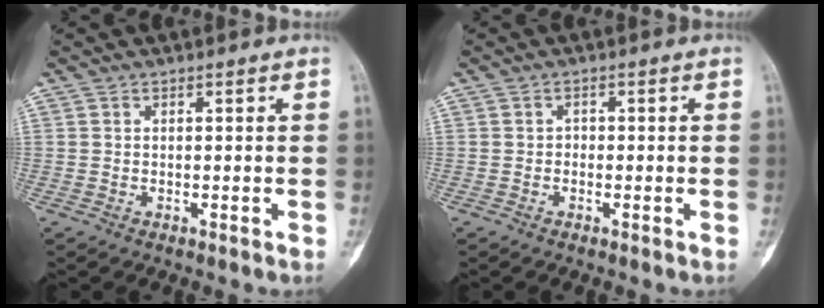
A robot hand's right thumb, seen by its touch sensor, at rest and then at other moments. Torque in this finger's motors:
{"motor_torque": [-0.41, -0.42, 0.27, -0.05, -0.03]}